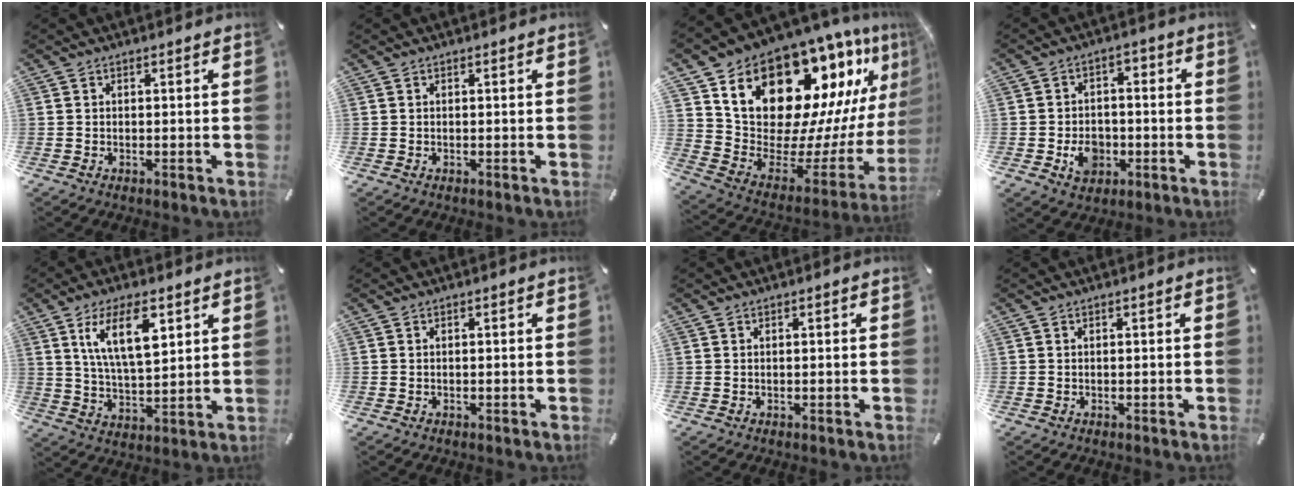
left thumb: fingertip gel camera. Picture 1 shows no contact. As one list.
[{"total": 0.0}, {"total": 22.0, "force": [14.7, 11.8, 11.4], "torque": [-0.159, -0.142, 0.275]}, {"total": 8.5, "force": [-2.5, 7.0, 4.2], "torque": [-0.059, 0.015, -0.042]}, {"total": 12.8, "force": [6.4, 5.3, 9.8], "torque": [-0.192, -0.012, 0.108]}, {"total": 0.0}, {"total": 0.0}, {"total": 0.0}]